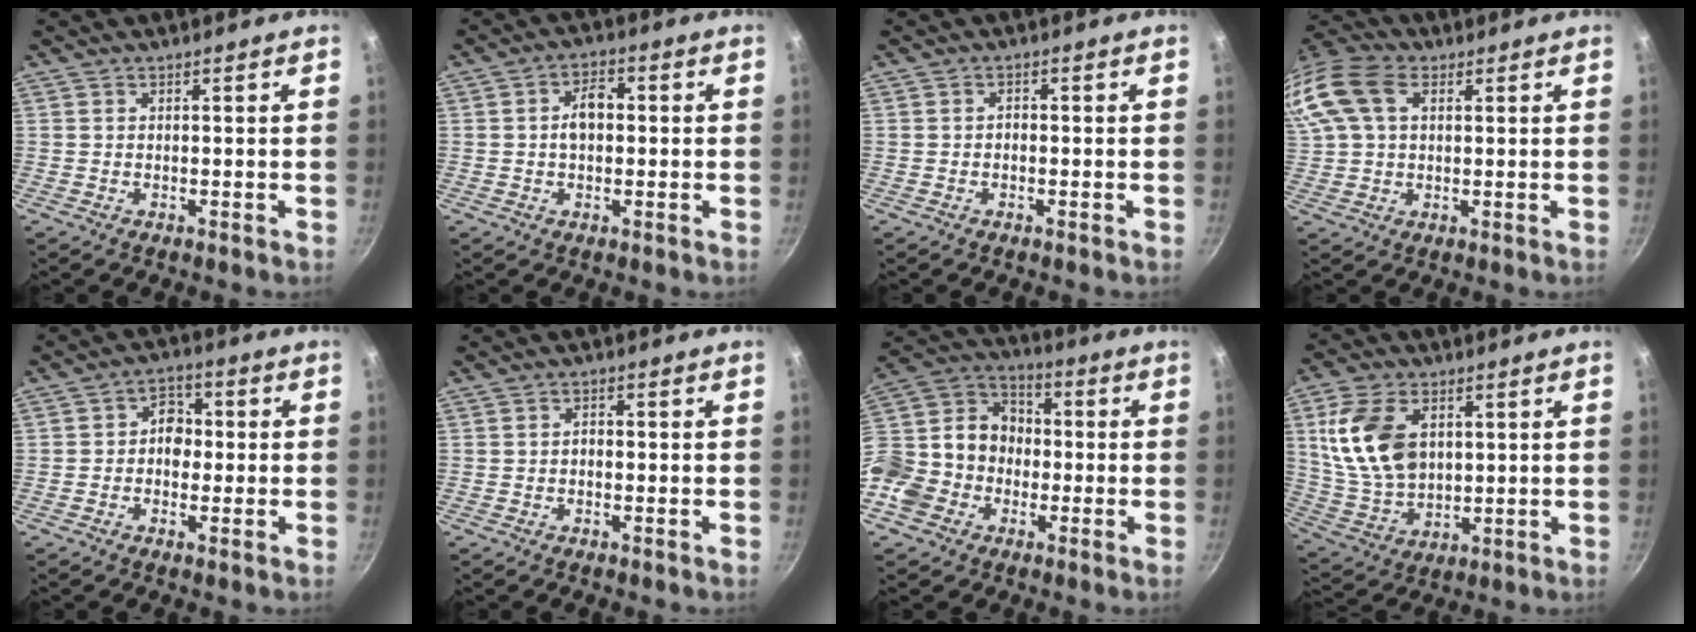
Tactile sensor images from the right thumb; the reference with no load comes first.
{"total": 5.2, "force": [0.2, 3.4, 4.0], "torque": [-0.044, 0.016, -0.003]}
{"total": 1.0, "force": [-0.3, 0.6, 0.7], "torque": [-0.012, 0.006, -0.006]}
{"total": 17.7, "force": [5.7, 11.9, 11.8], "torque": [-0.279, 0.041, 0.100]}
{"total": 5.6, "force": [-0.2, 4.5, 3.3], "torque": [-0.016, 0.011, -0.014]}
{"total": 1.3, "force": [-0.3, 0.8, 0.9], "torque": [-0.015, 0.007, -0.007]}
{"total": 19.4, "force": [-5.0, 16.5, 8.9], "torque": [-0.161, 0.069, -0.094]}
{"total": 15.2, "force": [3.6, 9.9, 11.0], "torque": [-0.194, -0.014, 0.083]}